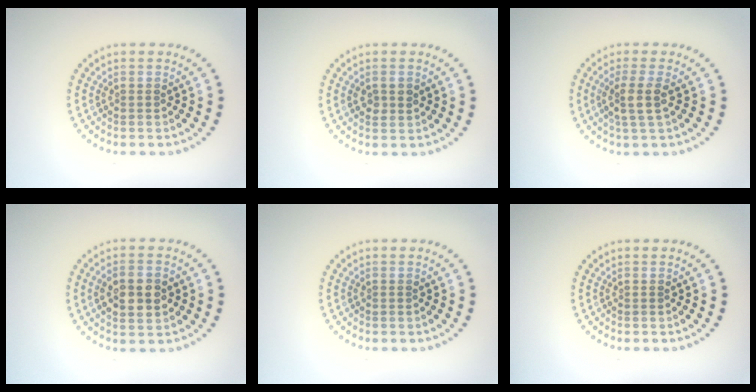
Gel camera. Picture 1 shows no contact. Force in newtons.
{"total": 1.5, "press": 1.5, "slide": 0.1}
{"total": 2.4, "press": 2.0, "slide": 1.3}
{"total": 3.9, "press": 3.9, "slide": 0.3}
{"total": 0.0}
{"total": 0.0}